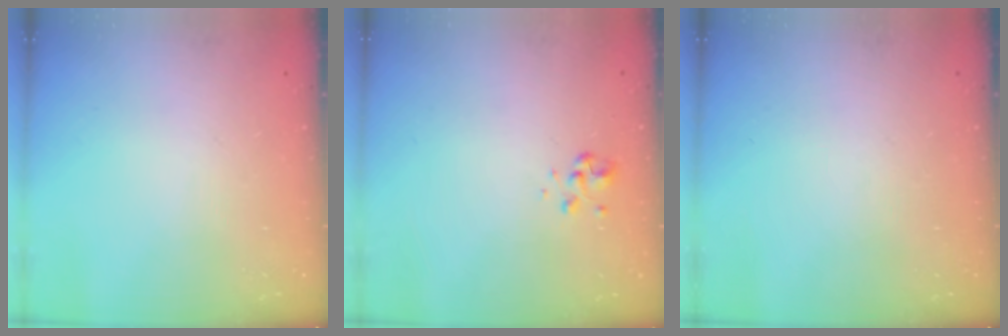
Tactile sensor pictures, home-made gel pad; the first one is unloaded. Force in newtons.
{"total": 2.9, "press": 2.8, "slide": 0.9}
{"total": 0.0}